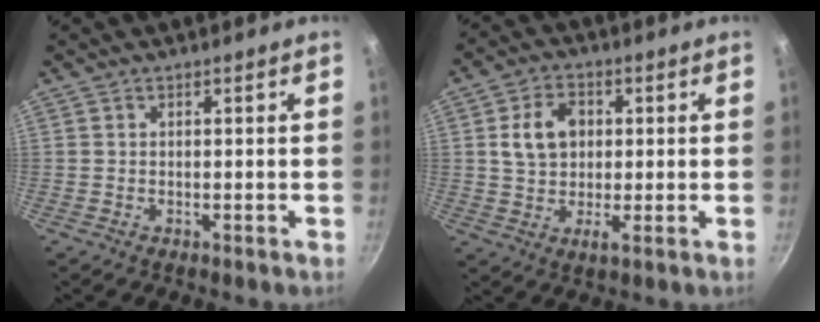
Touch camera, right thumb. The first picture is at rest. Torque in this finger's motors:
{"motor_torque": [-0.46, 0.81, 0.54, -0.53, 0.00]}